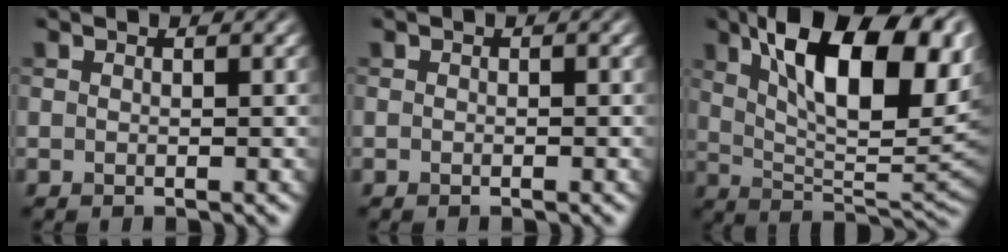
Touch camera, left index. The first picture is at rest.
{"total": 0.8, "force": [-0.6, -0.3, -0.5], "torque": [0.001, -0.003, -0.003]}
{"total": 13.5, "force": [4.1, 5.6, 11.6], "torque": [-0.185, 0.011, 0.085]}